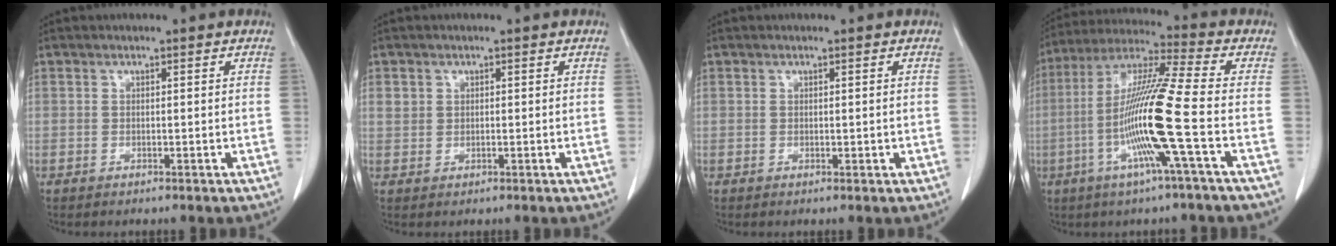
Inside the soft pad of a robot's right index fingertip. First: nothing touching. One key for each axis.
{"total": 1.7, "fx": 0.6, "fy": 1.5, "fz": 0.5, "tx": -0.005, "ty": 0.006, "tz": 0.012}
{"total": 0.7, "fx": 0.1, "fy": 0.5, "fz": 0.4, "tx": -0.005, "ty": -0.001, "tz": 0.003}
{"total": 15.0, "fx": -3.8, "fy": -1.5, "fz": 14.4, "tx": -0.284, "ty": -0.007, "tz": -0.086}